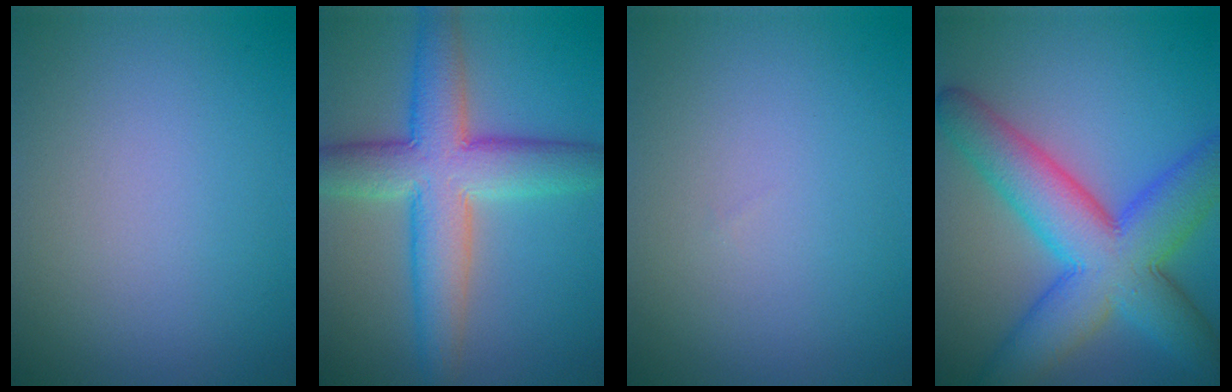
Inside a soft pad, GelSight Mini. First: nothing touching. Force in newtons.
{"total": 8.6, "press": 8.6, "slide": 0.5}
{"total": 0.0}
{"total": 10.8, "press": 10.8, "slide": 0.2}